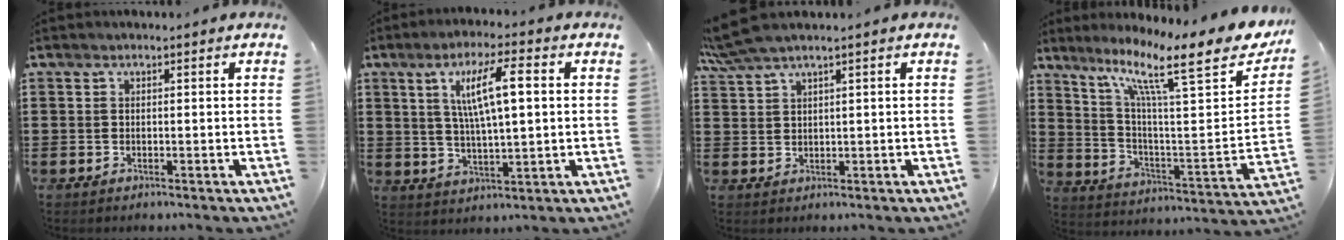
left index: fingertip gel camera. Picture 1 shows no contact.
{"total": 9.4, "force": [2.5, 2.3, 8.8], "torque": [-0.166, 0.008, 0.036]}
{"total": 3.7, "force": [2.5, 0.3, 2.7], "torque": [-0.066, 0.000, 0.045]}
{"total": 15.6, "force": [10.8, 2.5, 11.0], "torque": [-0.205, -0.065, 0.164]}